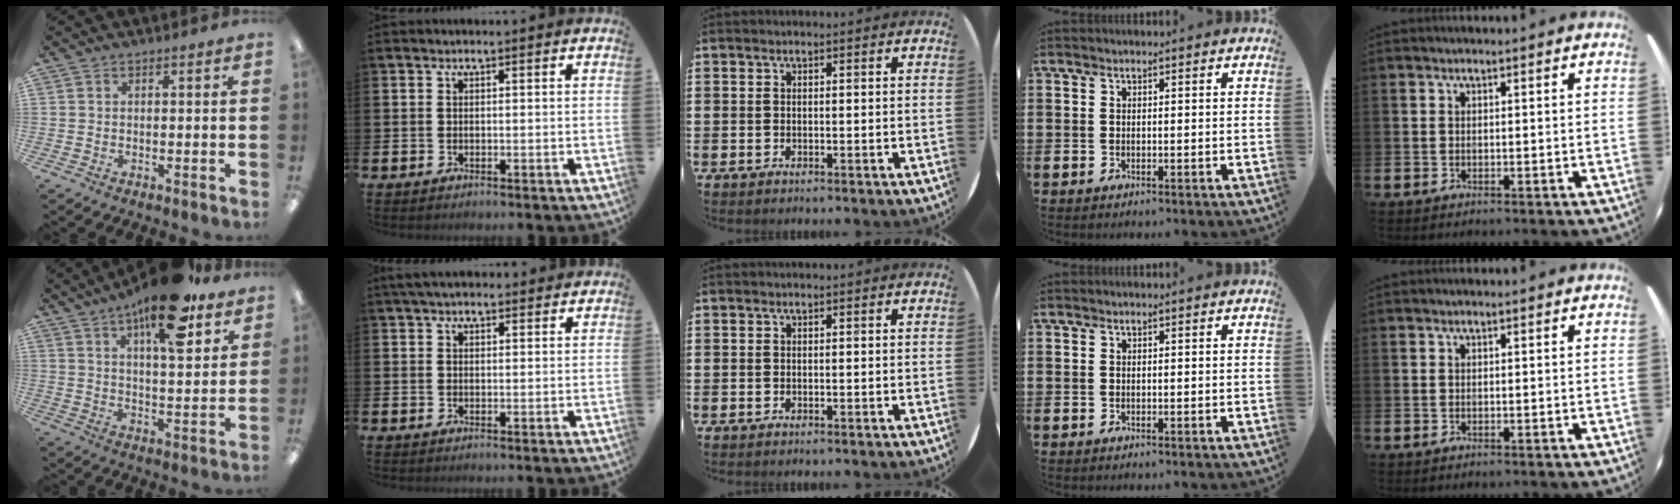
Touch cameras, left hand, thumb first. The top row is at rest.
{"thumb": {"total": 16.4, "force": [10.5, 5.7, 11.3], "torque": [-0.167, -0.049, 0.169]}, "index": {"total": 3.0, "force": [2.6, 1.0, 1.1], "torque": [-0.018, -0.004, 0.045]}}